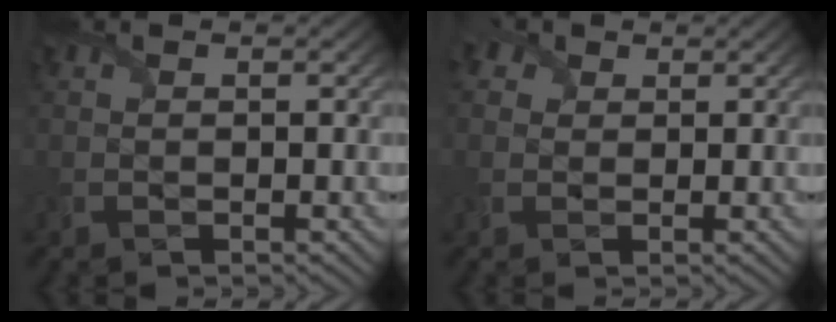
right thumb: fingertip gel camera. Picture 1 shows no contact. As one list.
[{"total": 3.3, "force": [1.7, 2.5, 1.1], "torque": [-0.035, 0.001, 0.031]}]